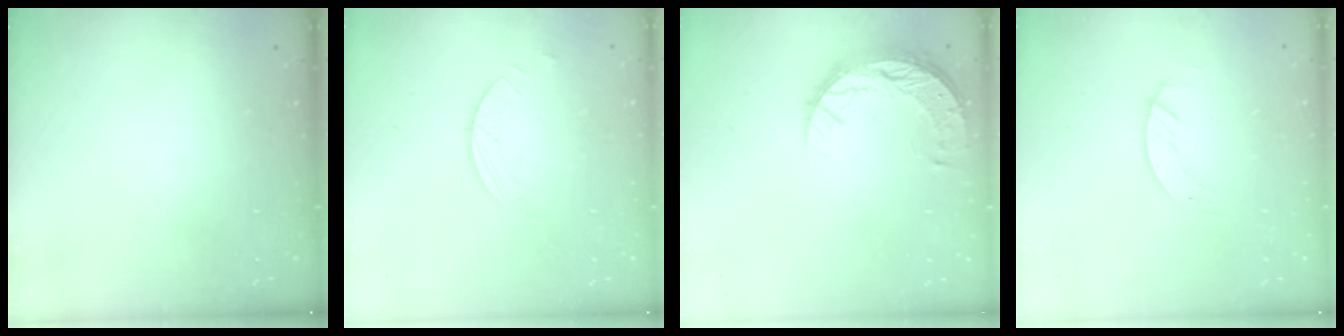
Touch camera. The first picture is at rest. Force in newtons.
{"total": 2.0, "press": 2.0, "slide": 0.2}
{"total": 10.3, "press": 10.2, "slide": 0.7}
{"total": 1.2, "press": 1.1, "slide": 0.2}